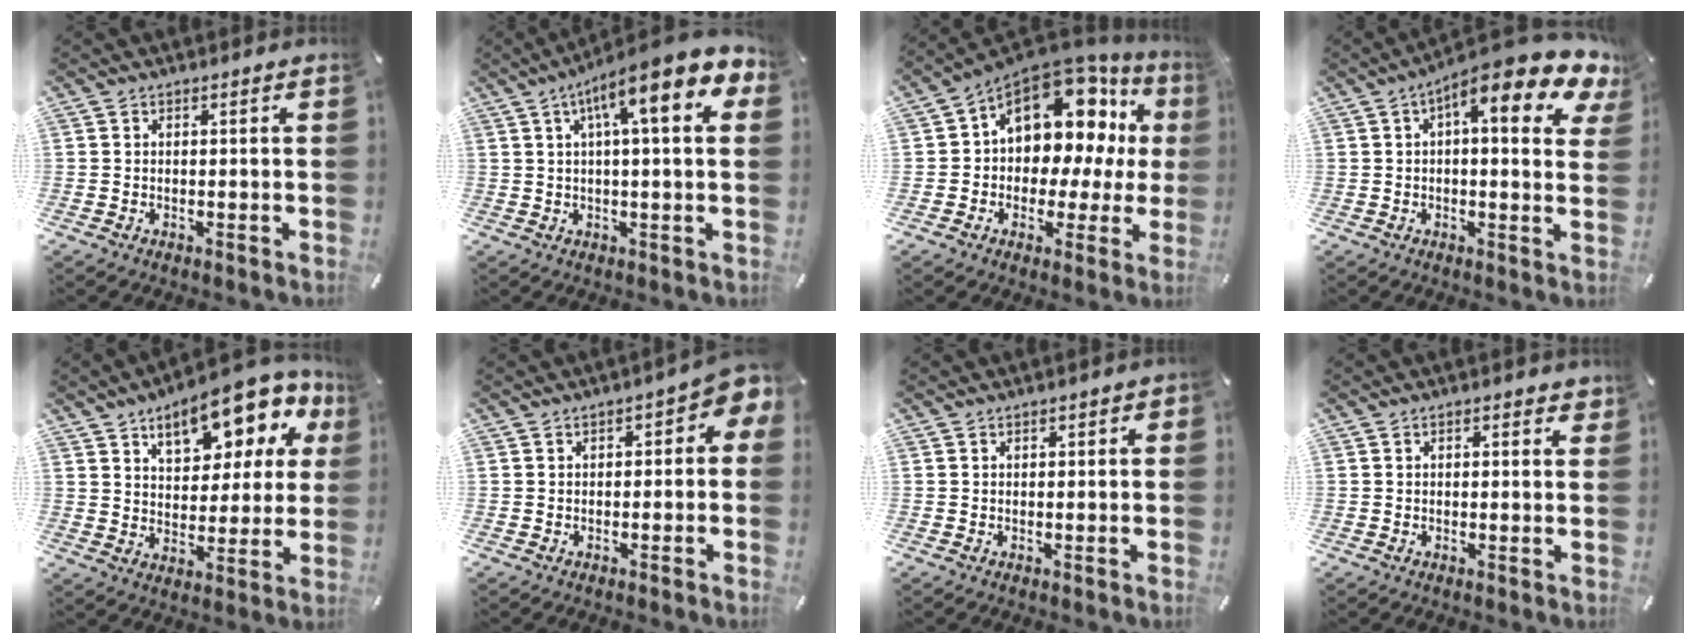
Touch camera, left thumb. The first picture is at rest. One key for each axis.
{"total": 14.5, "fx": 6.0, "fy": 2.6, "fz": 13.0, "tx": -0.215, "ty": -0.024, "tz": 0.091}
{"total": 14.7, "fx": 6.6, "fy": 10.0, "fz": 8.5, "tx": -0.115, "ty": -0.059, "tz": 0.114}
{"total": 12.9, "fx": 6.5, "fy": 3.9, "fz": 10.5, "tx": -0.145, "ty": -0.047, "tz": 0.102}
{"total": 16.5, "fx": 9.9, "fy": 8.5, "fz": 10.1, "tx": -0.149, "ty": -0.054, "tz": 0.167}
{"total": 4.1, "fx": 0.0, "fy": 2.4, "fz": 3.3, "tx": -0.049, "ty": 0.006, "tz": -0.006}
{"total": 0.7, "fx": -0.2, "fy": 0.5, "fz": 0.4, "tx": -0.006, "ty": 0.002, "tz": -0.004}
{"total": 1.5, "fx": 0.4, "fy": 0.8, "fz": 1.2, "tx": -0.016, "ty": 0.003, "tz": 0.003}